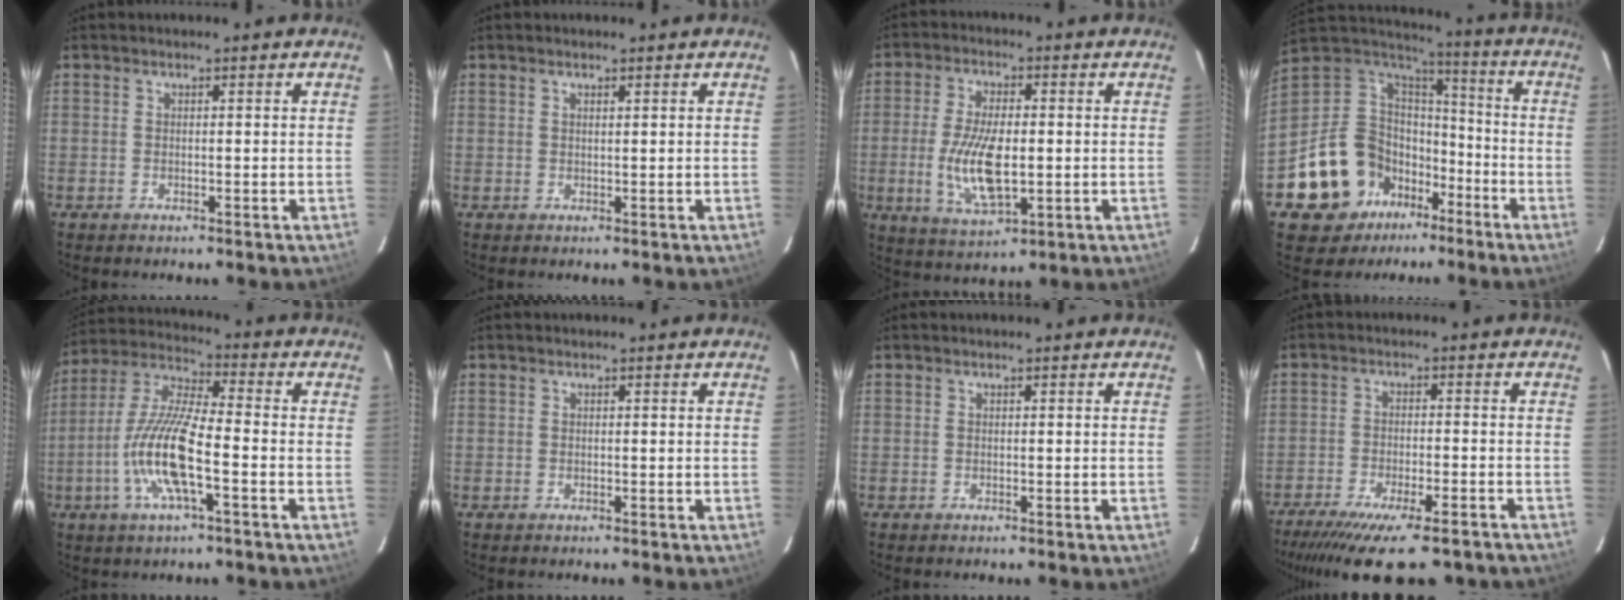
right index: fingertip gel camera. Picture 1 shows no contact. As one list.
[{"total": 0.6, "force": [0.5, 0.1, 0.4], "torque": [-0.006, 0.001, 0.009]}, {"total": 11.6, "force": [-1.4, 4.9, 10.4], "torque": [-0.210, -0.010, -0.023]}, {"total": 17.7, "force": [-10.5, 13.0, 5.9], "torque": [-0.160, 0.043, -0.167]}, {"total": 13.3, "force": [-4.1, 2.6, 12.4], "torque": [-0.259, -0.002, -0.086]}, {"total": 0.0}, {"total": 0.0}, {"total": 17.7, "force": [-14.3, 4.3, 9.6], "torque": [-0.188, -0.043, -0.211]}]